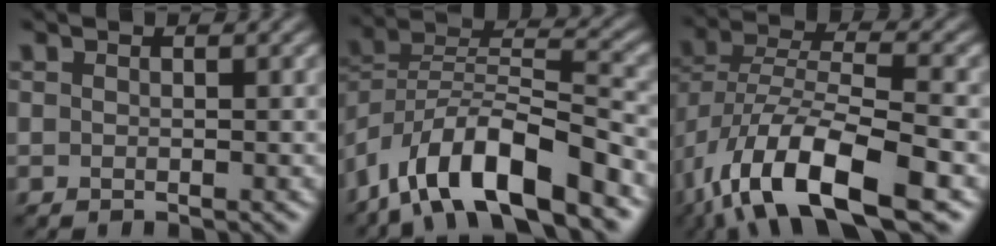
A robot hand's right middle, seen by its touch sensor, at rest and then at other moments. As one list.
[{"total": 11.7, "force": [-7.5, 3.9, 8.1], "torque": [-0.140, 0.011, -0.152]}, {"total": 12.4, "force": [-6.7, 4.6, 9.3], "torque": [-0.177, -0.011, -0.130]}]